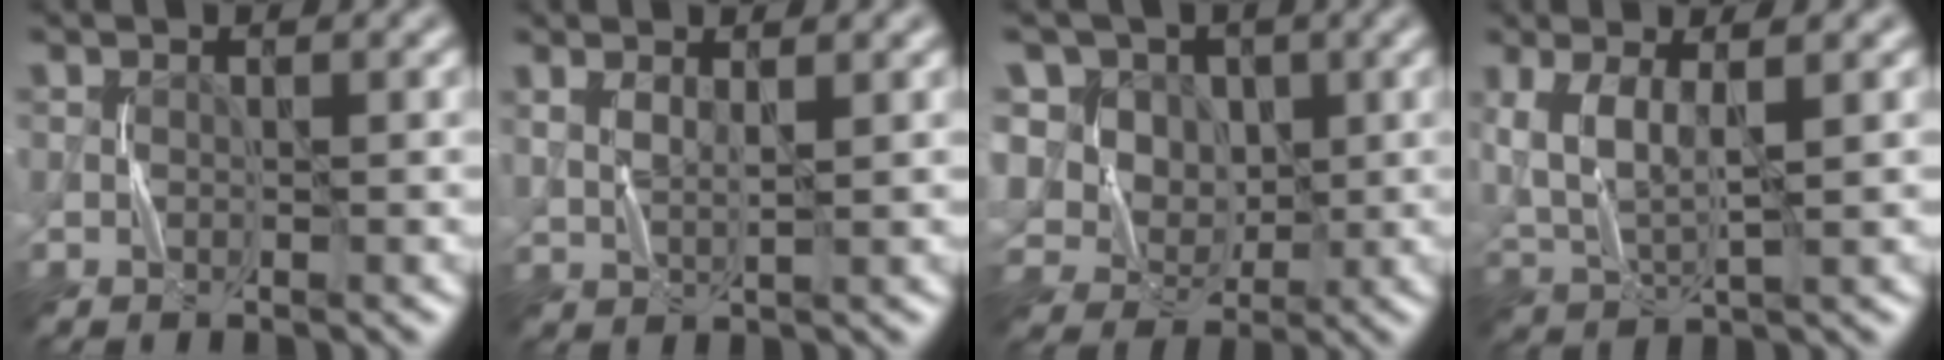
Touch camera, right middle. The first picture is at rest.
{"total": 1.9, "force": [1.0, 0.4, 1.5], "torque": [-0.031, -0.004, 0.021]}
{"total": 10.0, "force": [3.9, 8.2, 4.3], "torque": [-0.097, 0.010, 0.063]}
{"total": 5.4, "force": [1.9, 1.7, 4.7], "torque": [-0.116, -0.001, 0.042]}